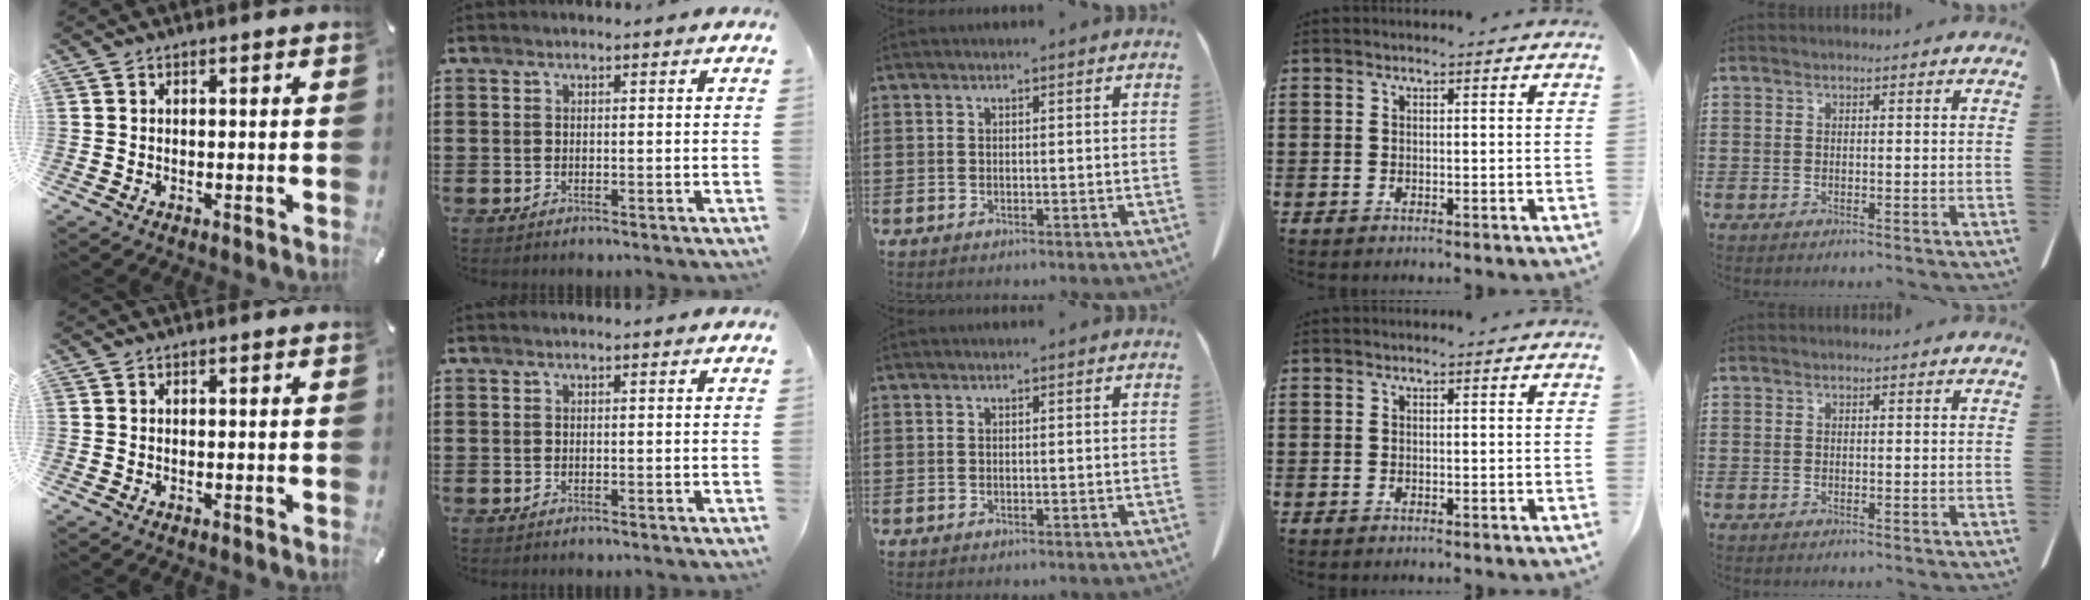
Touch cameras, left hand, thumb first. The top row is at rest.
{}